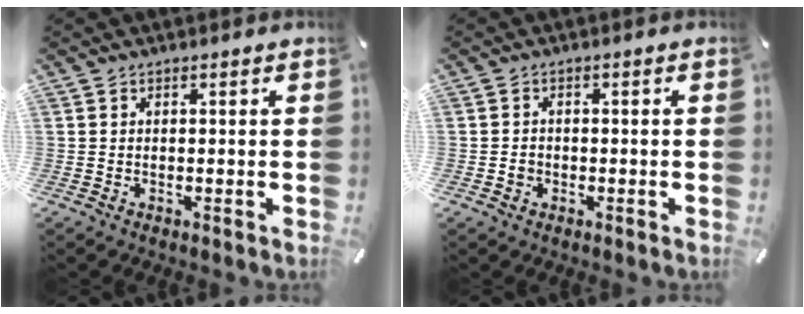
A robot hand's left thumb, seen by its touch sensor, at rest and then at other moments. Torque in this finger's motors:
{"motor_torque": [-0.23, 0.23, 0.01, -0.02, -0.02]}